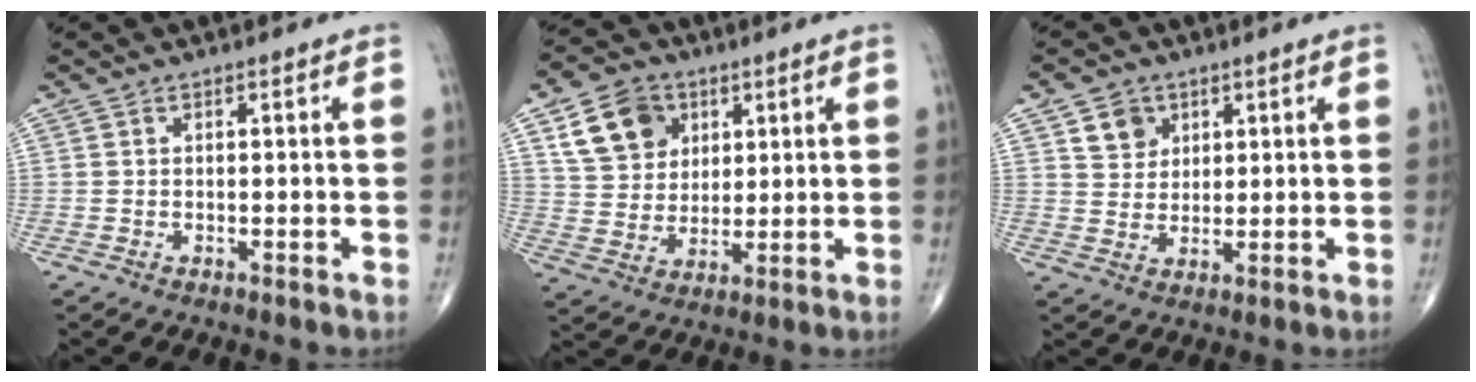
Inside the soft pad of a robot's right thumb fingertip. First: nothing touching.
{"total": 11.4, "force": [5.0, 8.9, 5.2], "torque": [-0.067, -0.011, 0.096]}
{"total": 5.3, "force": [2.6, 4.3, 1.6], "torque": [-0.007, -0.014, 0.048]}